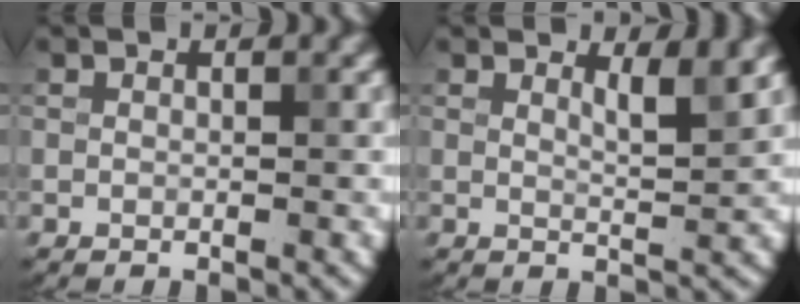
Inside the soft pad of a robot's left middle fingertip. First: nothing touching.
{"total": 2.3, "force": [1.4, 0.5, 1.7], "torque": [-0.017, -0.004, 0.021]}